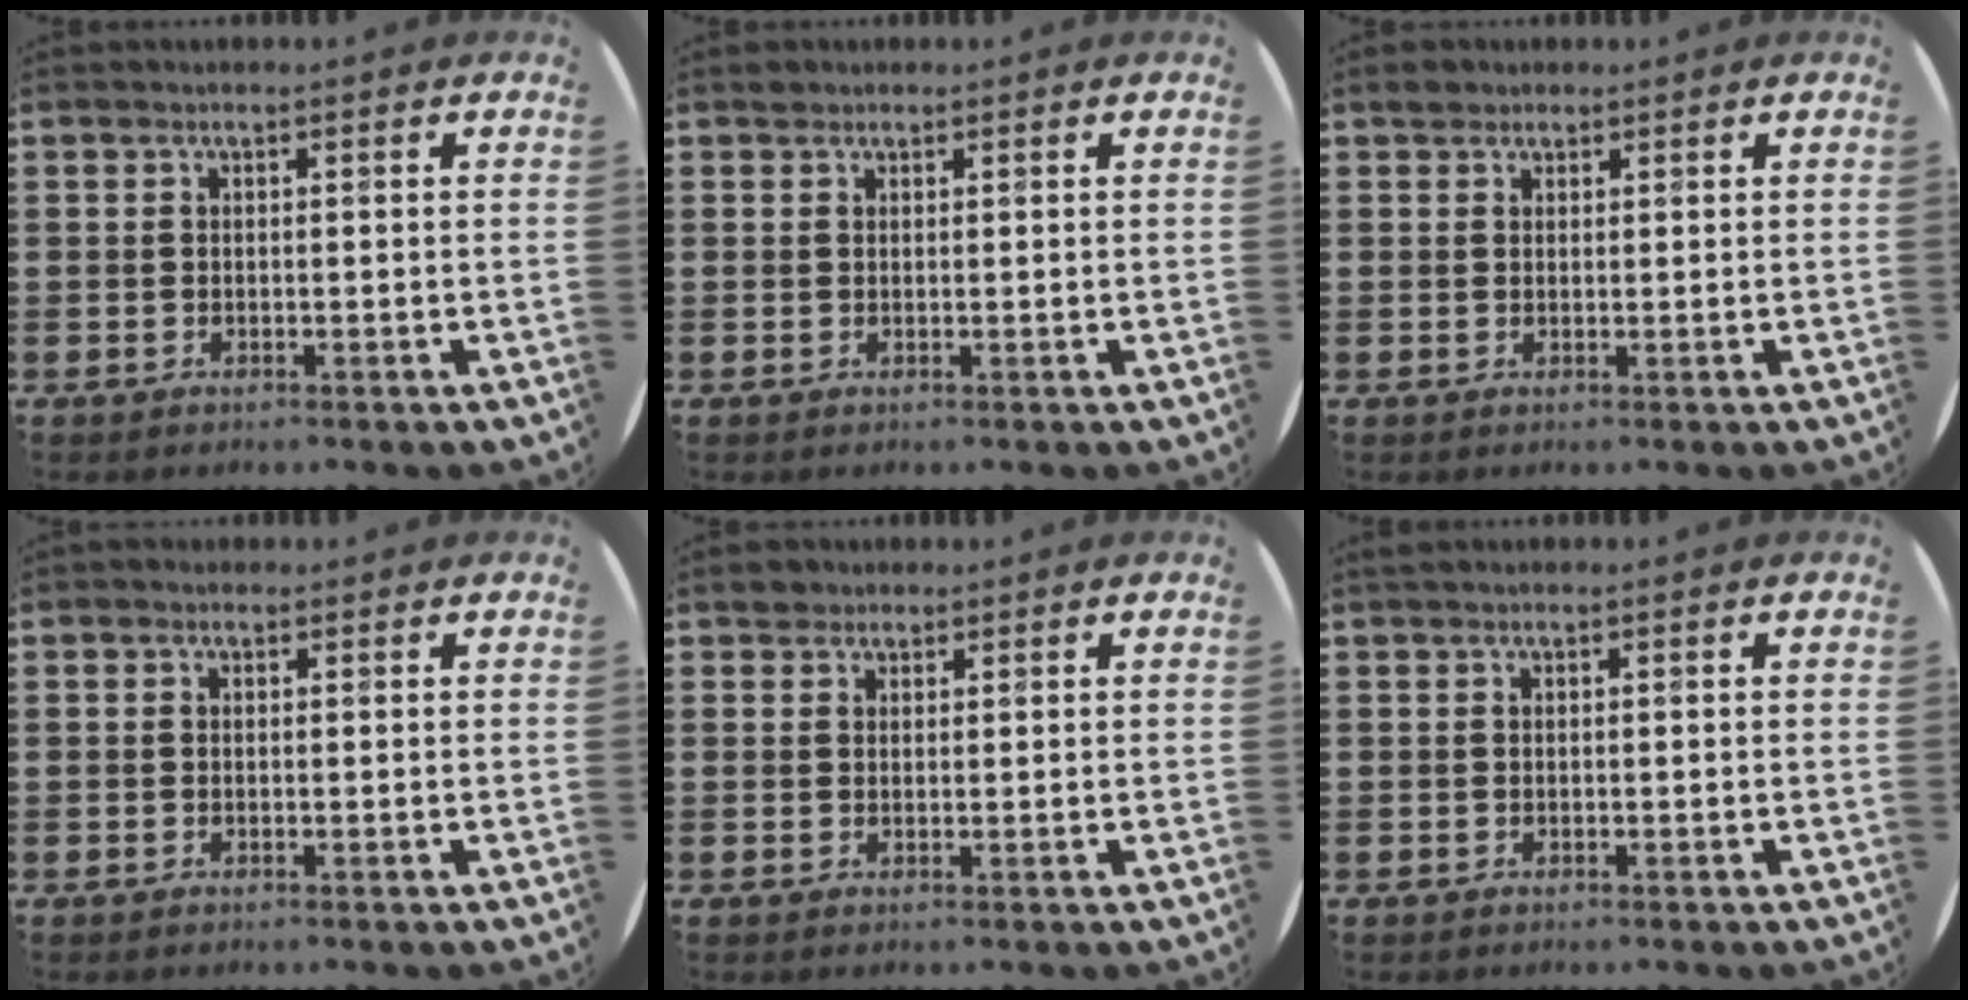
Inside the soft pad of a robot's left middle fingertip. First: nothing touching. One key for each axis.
{"total": 0.6, "fx": 0.5, "fy": 0.3, "fz": 0.0, "tx": 0.009, "ty": 0.000, "tz": 0.008}
{"total": 1.3, "fx": 1.2, "fy": 0.6, "fz": 0.0, "tx": 0.006, "ty": 0.001, "tz": 0.022}
{"total": 0.0}
{"total": 1.5, "fx": 1.3, "fy": 0.7, "fz": 0.0, "tx": 0.007, "ty": 0.001, "tz": 0.025}
{"total": 0.0}